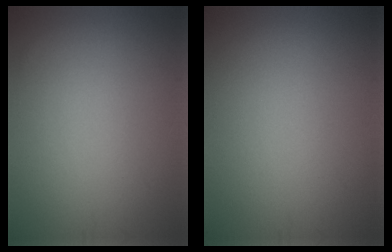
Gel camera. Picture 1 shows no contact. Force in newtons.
{"total": 0.0}